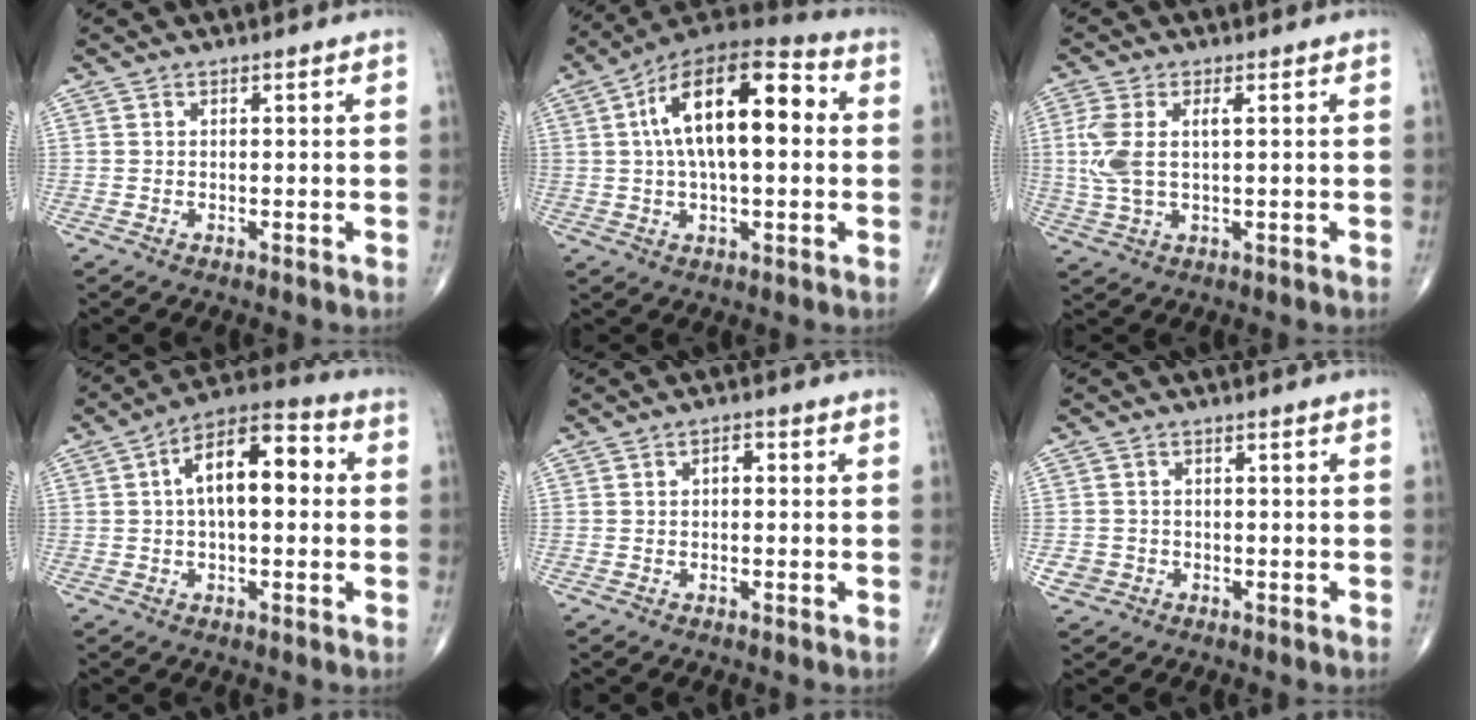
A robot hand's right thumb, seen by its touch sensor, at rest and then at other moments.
{"total": 19.1, "force": [3.0, 8.6, 16.8], "torque": [-0.265, 0.033, 0.037]}
{"total": 7.5, "force": [1.1, 3.3, 6.6], "torque": [-0.172, 0.007, 0.025]}
{"total": 13.0, "force": [1.8, 6.2, 11.3], "torque": [-0.170, 0.035, 0.016]}
{"total": 1.6, "force": [0.0, 1.0, 1.3], "torque": [-0.012, 0.006, -0.006]}
{"total": 2.6, "force": [-0.9, 2.4, 0.5], "torque": [0.001, 0.008, -0.013]}